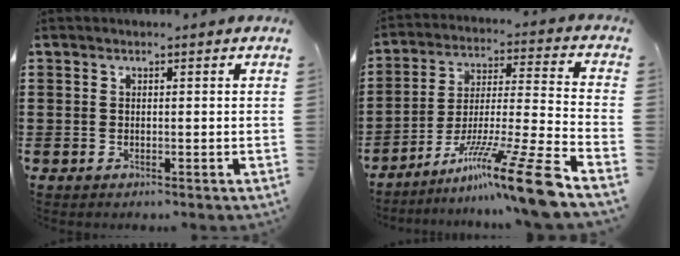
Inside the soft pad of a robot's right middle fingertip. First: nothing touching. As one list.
[{"total": 15.0, "force": [-10.2, -1.0, 11.0], "torque": [-0.184, 0.010, -0.183]}]